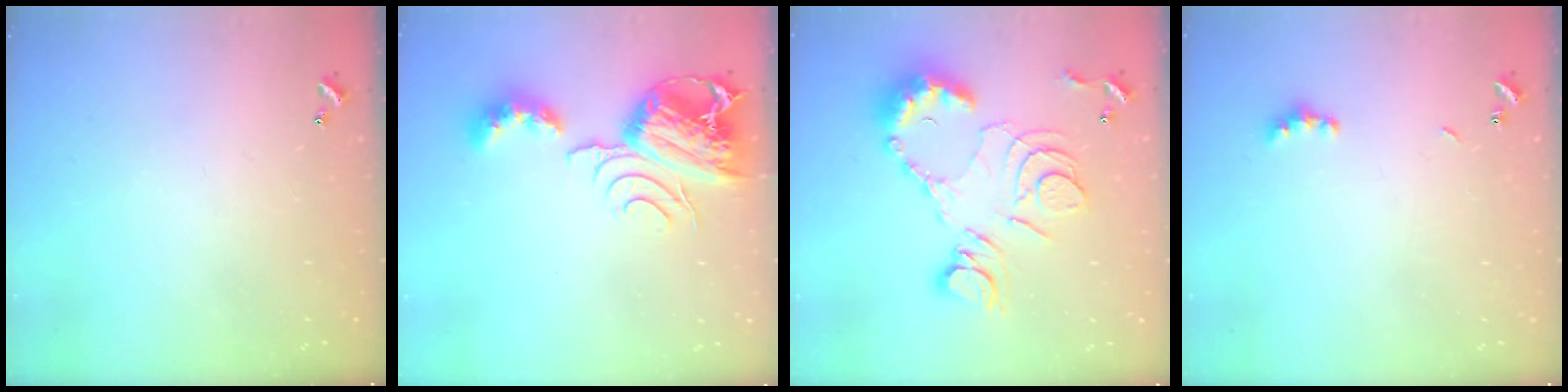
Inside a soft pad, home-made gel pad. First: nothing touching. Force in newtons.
{"total": 12.2, "press": 12.1, "slide": 1.4}
{"total": 15.3, "press": 15.2, "slide": 1.3}
{"total": 3.7, "press": 3.7, "slide": 0.6}